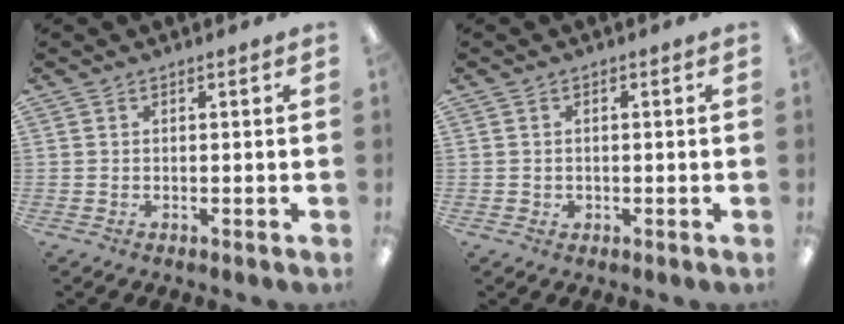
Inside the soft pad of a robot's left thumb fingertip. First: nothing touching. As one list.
[{"total": 1.2, "force": [0.0, 1.1, 0.2], "torque": [-0.005, 0.005, -0.002]}]